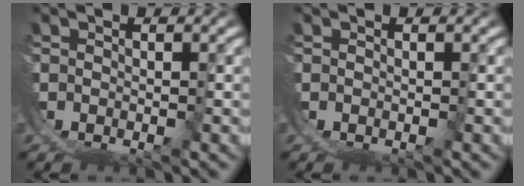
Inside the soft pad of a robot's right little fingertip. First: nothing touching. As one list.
[{"total": 0.0}]